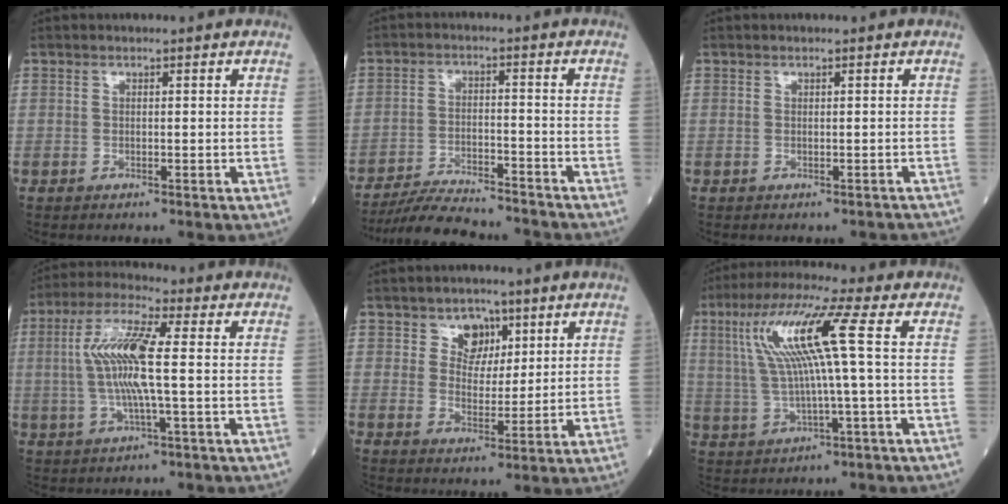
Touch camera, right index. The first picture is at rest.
{"total": 12.5, "force": [-11.8, 1.2, 4.1], "torque": [-0.065, -0.006, -0.183]}
{"total": 0.8, "force": [-0.6, 0.4, 0.4], "torque": [-0.005, 0.002, -0.002]}
{"total": 10.2, "force": [0.6, 0.9, 10.1], "torque": [-0.211, 0.009, 0.009]}
{"total": 5.1, "force": [3.0, 3.7, 1.8], "torque": [-0.024, 0.003, 0.055]}
{"total": 11.8, "force": [2.7, -0.2, 11.5], "torque": [-0.236, 0.025, 0.053]}